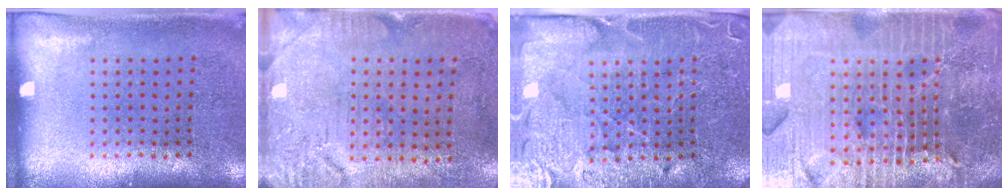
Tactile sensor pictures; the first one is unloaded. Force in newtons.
{"total": 3.2, "press": 2.6, "slide": 1.8}
{"total": 3.6, "press": 3.4, "slide": 1.0}
{"total": 6.7, "press": 5.9, "slide": 3.2}